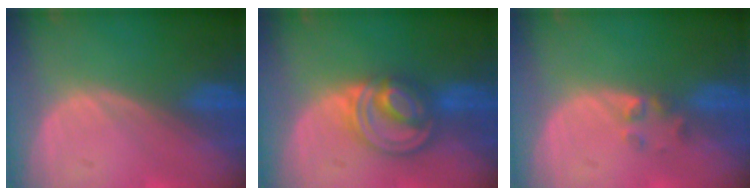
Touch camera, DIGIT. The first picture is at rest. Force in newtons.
{"total": 7.7, "press": 6.7, "slide": 3.9}
{"total": 1.9, "press": 1.7, "slide": 0.8}